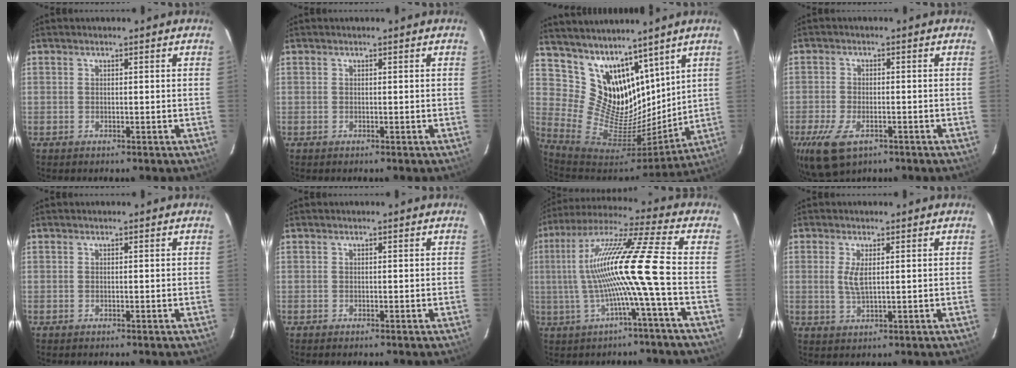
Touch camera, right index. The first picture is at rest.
{"total": 0.0}
{"total": 17.0, "force": [12.8, 9.7, 5.7], "torque": [-0.117, -0.010, 0.261]}
{"total": 9.7, "force": [-5.2, 5.1, 6.4], "torque": [-0.156, -0.028, -0.092]}
{"total": 0.0}
{"total": 0.0}
{"total": 14.9, "force": [-2.3, -2.4, 14.5], "torque": [-0.266, 0.003, -0.040]}
{"total": 3.3, "force": [0.7, 1.1, 3.1], "torque": [-0.061, -0.005, 0.013]}